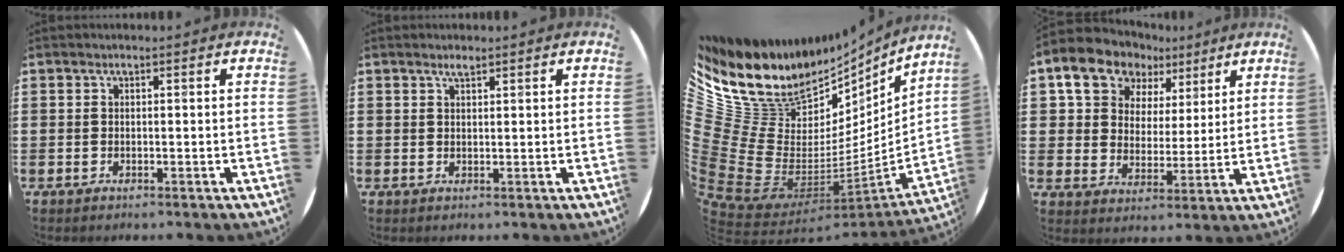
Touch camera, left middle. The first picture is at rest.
{"total": 1.1, "force": [0.9, 0.2, 0.5], "torque": [-0.010, 0.002, 0.017]}
{"total": 12.1, "force": [7.0, 8.7, 4.7], "torque": [-0.135, -0.089, 0.128]}
{"total": 10.2, "force": [7.2, 6.9, 2.4], "torque": [-0.081, -0.020, 0.133]}